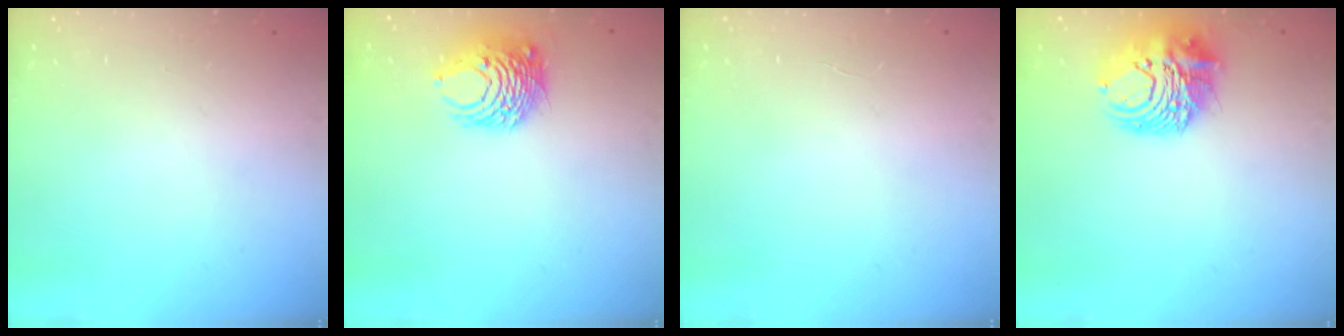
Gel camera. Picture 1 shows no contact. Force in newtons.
{"total": 8.4, "press": 8.4, "slide": 0.8}
{"total": 1.3, "press": 1.3, "slide": 0.1}
{"total": 12.3, "press": 12.2, "slide": 1.6}